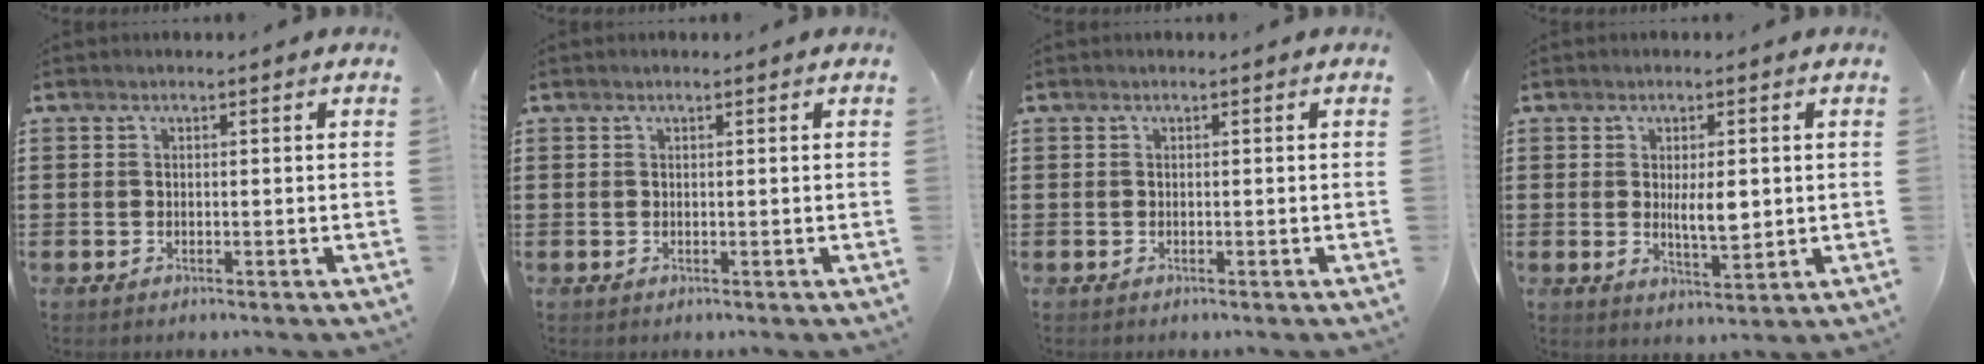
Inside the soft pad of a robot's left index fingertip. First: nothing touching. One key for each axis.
{"total": 0.0}
{"total": 0.0}
{"total": 4.6, "fx": 0.6, "fy": 1.5, "fz": 4.3, "tx": -0.067, "ty": -0.003, "tz": 0.005}